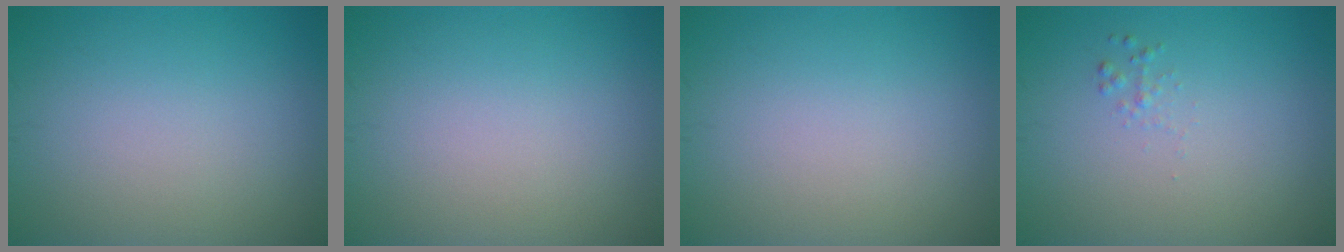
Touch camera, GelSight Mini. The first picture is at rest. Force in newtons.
{"total": 0.0}
{"total": 0.0}
{"total": 0.6, "press": 0.6, "slide": 0.0}